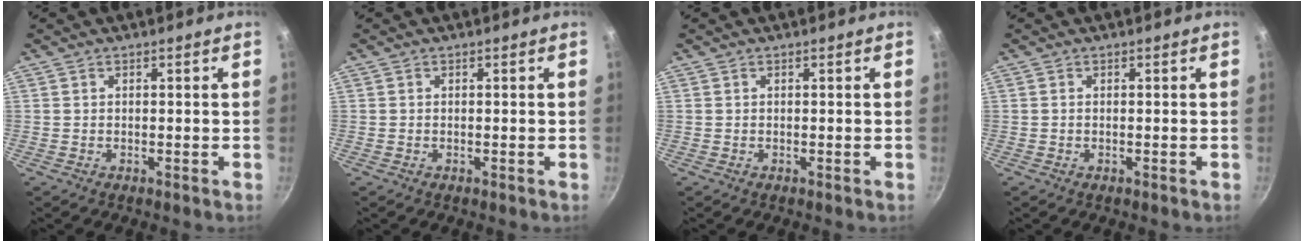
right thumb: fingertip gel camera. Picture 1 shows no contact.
{"total": 0.0}
{"total": 0.0}
{"total": 0.0}